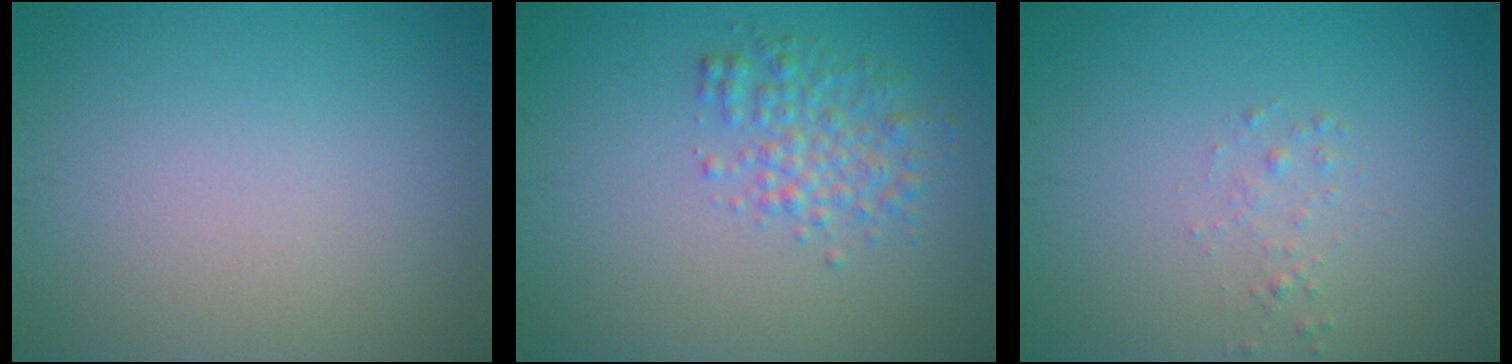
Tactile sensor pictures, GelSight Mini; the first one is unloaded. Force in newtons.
{"total": 3.0, "press": 3.0, "slide": 0.1}
{"total": 0.8, "press": 0.7, "slide": 0.1}